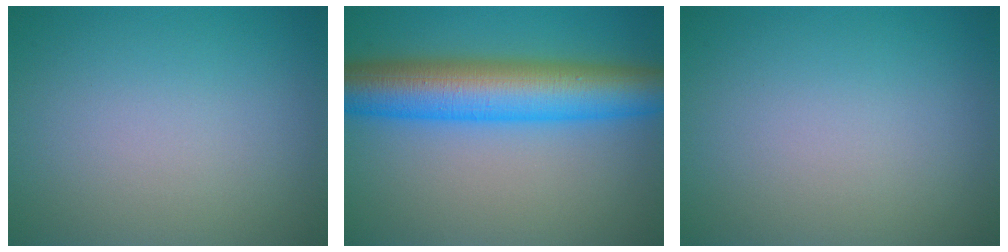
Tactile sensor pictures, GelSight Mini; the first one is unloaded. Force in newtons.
{"total": 9.7, "press": 9.7, "slide": 0.1}
{"total": 0.0}